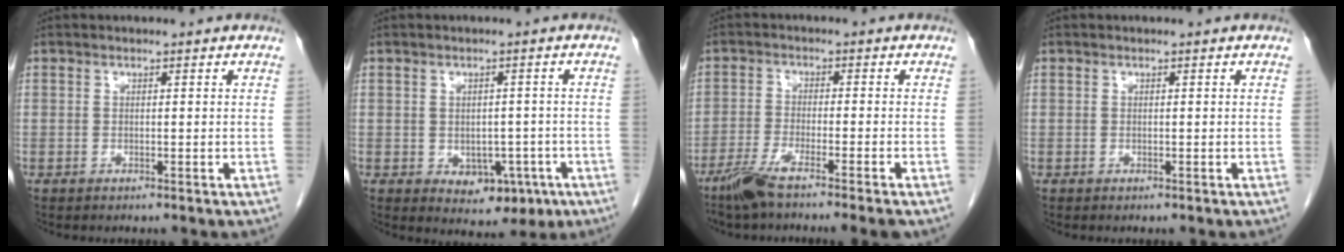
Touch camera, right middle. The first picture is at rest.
{"total": 6.1, "force": [-2.0, 4.1, 4.1], "torque": [-0.041, 0.002, -0.013]}
{"total": 7.3, "force": [-5.5, -0.6, 4.8], "torque": [-0.085, -0.019, -0.100]}
{"total": 0.0}